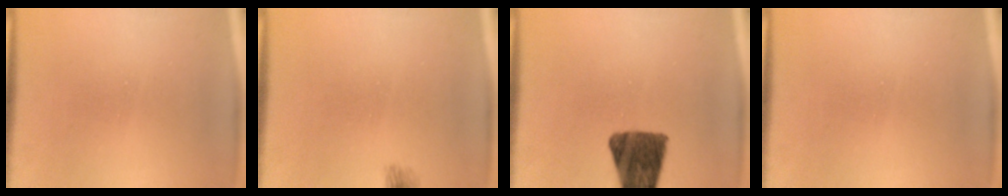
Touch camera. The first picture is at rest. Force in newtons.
{"total": 1.6}
{"total": 10.7}
{"total": 0.0}